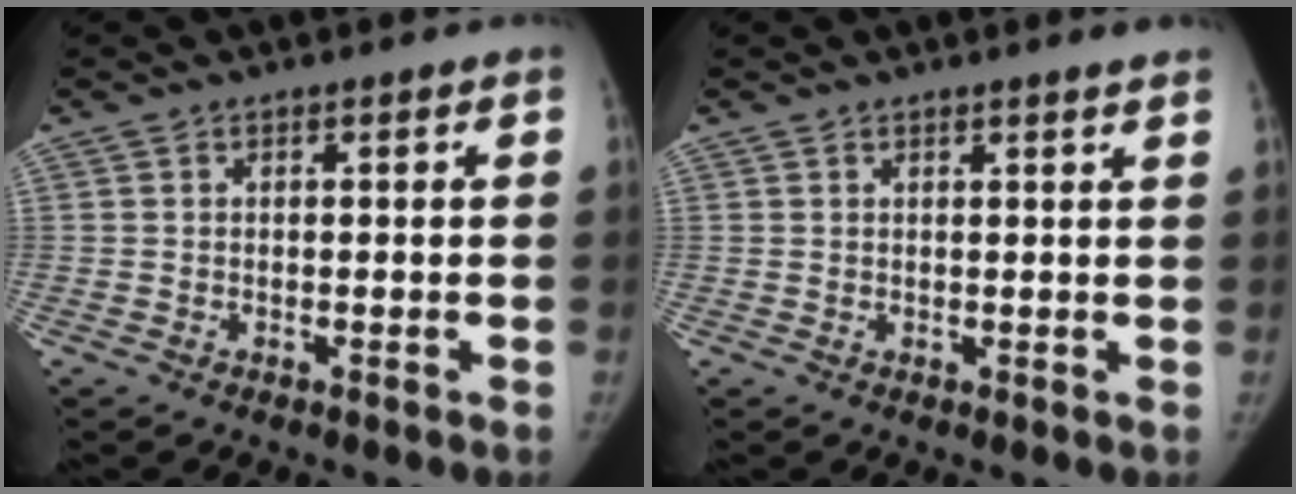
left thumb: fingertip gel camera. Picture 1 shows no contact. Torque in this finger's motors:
{"motor_torque": [0.11, 0.01, -0.22, 0.38, -0.03]}